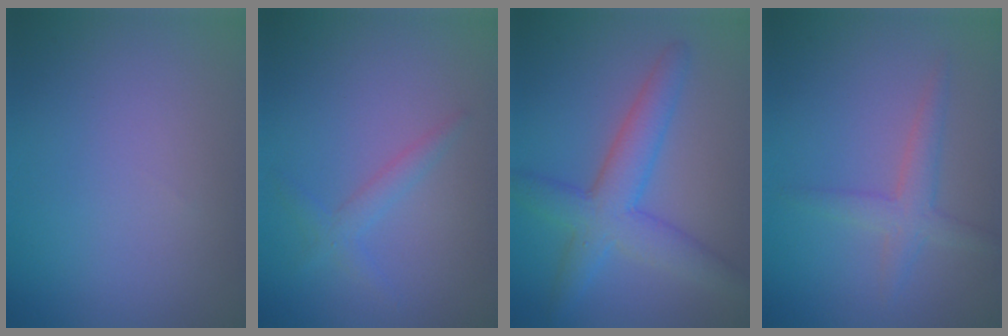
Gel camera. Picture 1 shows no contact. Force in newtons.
{"total": 1.5, "press": 1.5, "slide": 0.1}
{"total": 5.2, "press": 5.2, "slide": 0.3}
{"total": 2.4, "press": 2.4, "slide": 0.1}